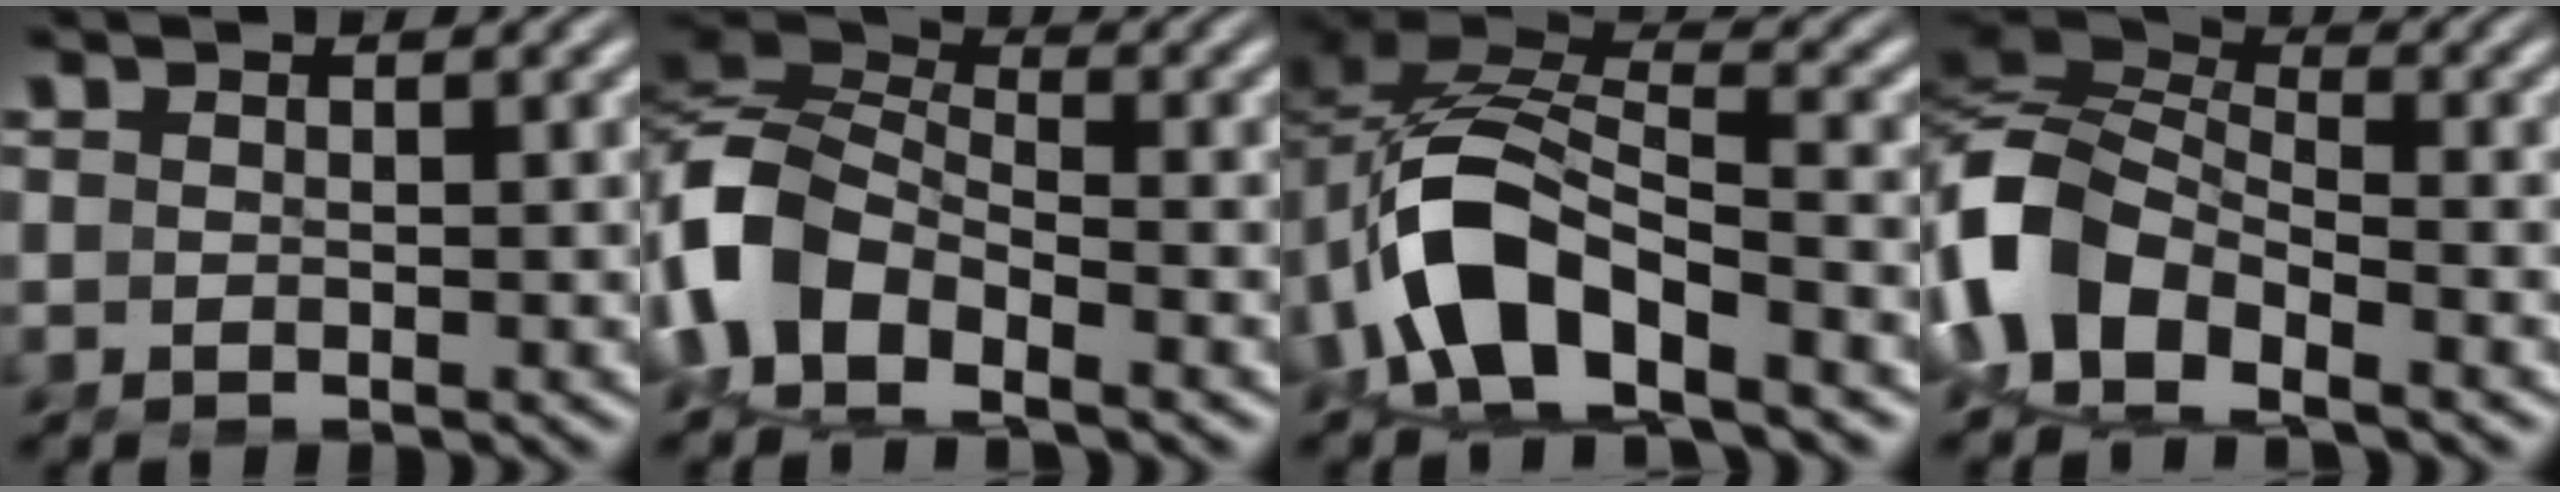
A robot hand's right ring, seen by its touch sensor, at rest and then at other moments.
{"total": 7.7, "force": [-1.6, 5.8, 4.8], "torque": [-0.138, -0.013, -0.032]}
{"total": 9.7, "force": [-1.8, 6.8, 6.7], "torque": [-0.164, -0.018, -0.038]}
{"total": 9.0, "force": [-1.7, 6.9, 5.6], "torque": [-0.160, -0.023, -0.033]}